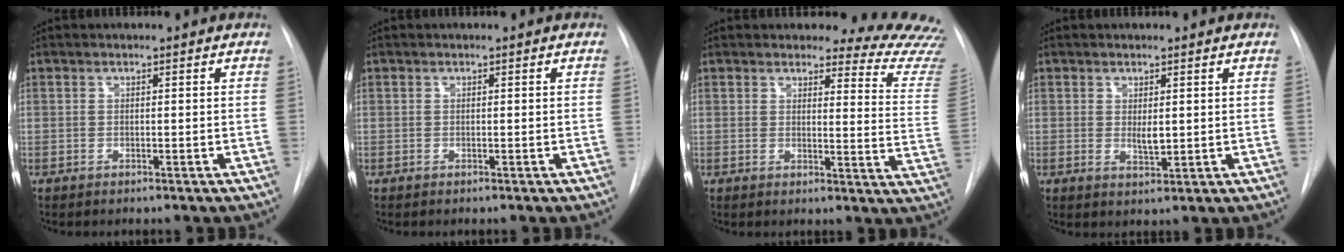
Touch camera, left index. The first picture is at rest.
{"total": 0.0}
{"total": 14.1, "force": [13.9, 1.5, 1.3], "torque": [0.021, -0.139, 0.115]}
{"total": 2.1, "force": [0.6, 0.9, 1.8], "torque": [-0.032, -0.008, 0.014]}